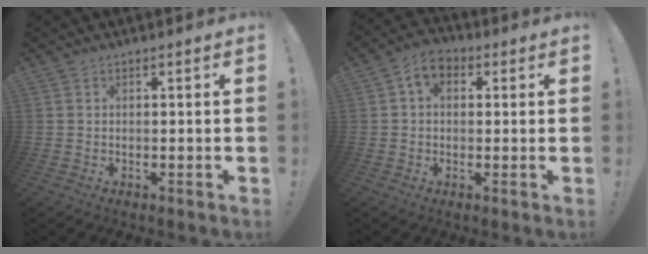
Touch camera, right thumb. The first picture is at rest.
{"total": 5.9, "force": [1.4, 4.2, 3.8], "torque": [-0.061, 0.005, 0.028]}